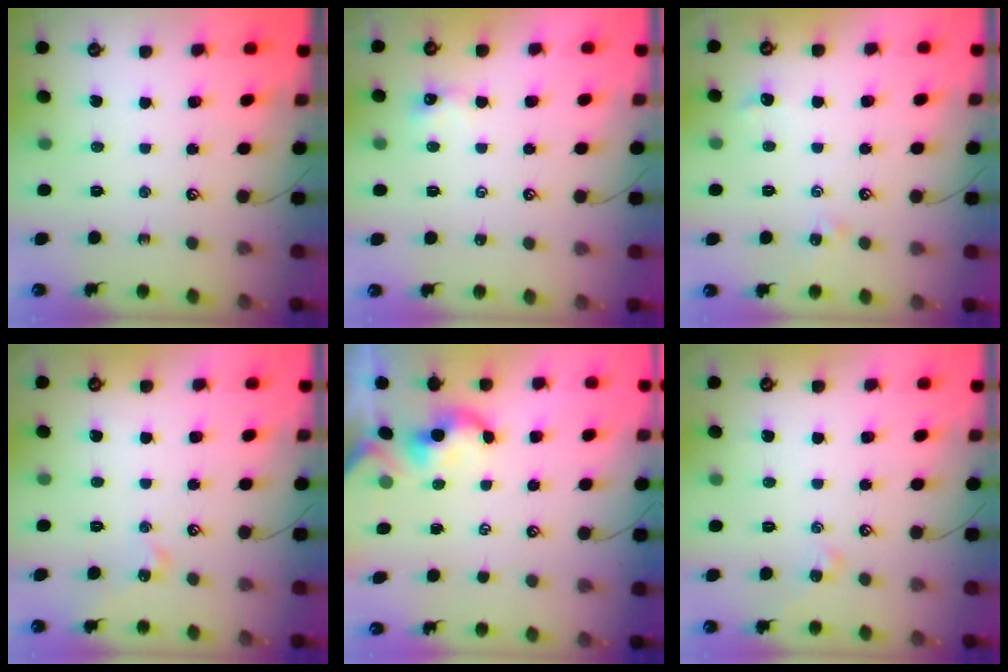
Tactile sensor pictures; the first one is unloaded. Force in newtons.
{"total": 1.6, "press": 1.6, "slide": 0.4}
{"total": 2.0, "press": 1.9, "slide": 0.5}
{"total": 1.7, "press": 1.6, "slide": 0.6}
{"total": 0.0}
{"total": 2.1, "press": 2.0, "slide": 0.6}